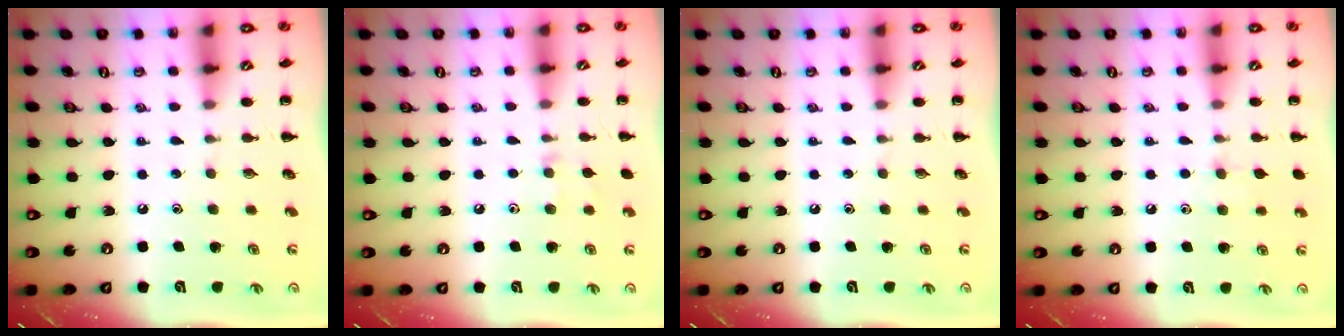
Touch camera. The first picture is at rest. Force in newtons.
{"total": 5.9, "press": 5.6, "slide": 1.8}
{"total": 0.0}
{"total": 5.5, "press": 5.1, "slide": 2.0}